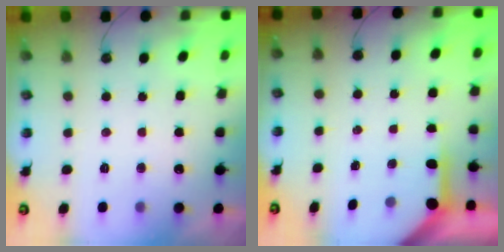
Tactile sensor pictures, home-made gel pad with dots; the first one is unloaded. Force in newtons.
{"total": 4.0, "press": 3.9, "slide": 0.4}